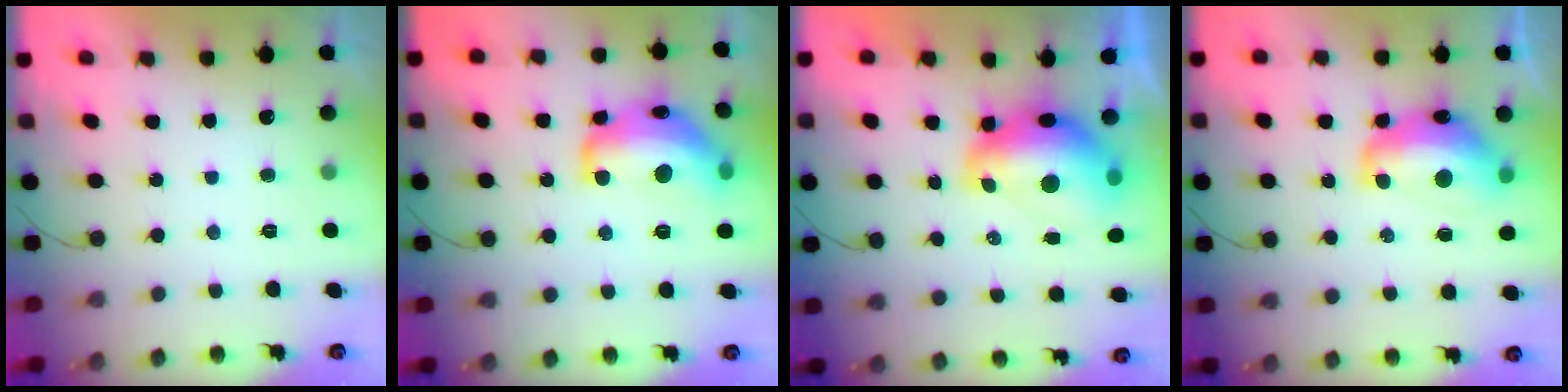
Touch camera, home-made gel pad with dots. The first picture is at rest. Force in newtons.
{"total": 18.4, "press": 18.3, "slide": 1.3}
{"total": 12.0, "press": 12.0, "slide": 1.2}
{"total": 13.7, "press": 13.6, "slide": 1.2}